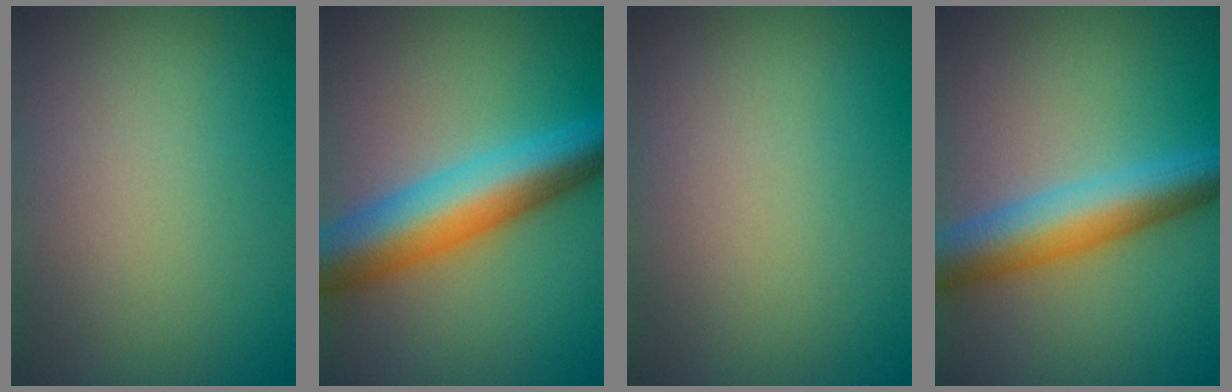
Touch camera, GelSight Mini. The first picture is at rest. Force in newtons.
{"total": 9.2, "press": 9.2, "slide": 0.4}
{"total": 0.0}
{"total": 6.9, "press": 6.9, "slide": 0.2}